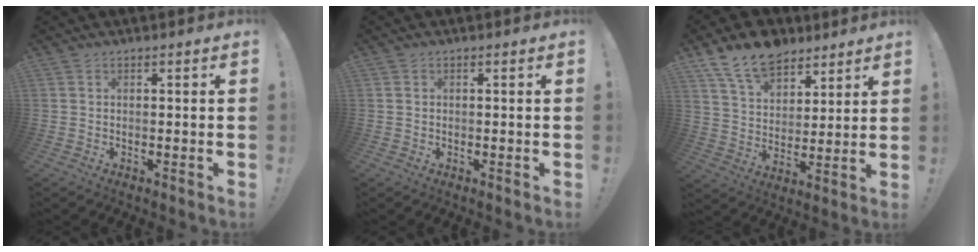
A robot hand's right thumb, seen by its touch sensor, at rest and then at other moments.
{"total": 0.7, "force": [0.1, 0.7, -0.1], "torque": [-0.004, 0.005, 0.004]}
{"total": 14.1, "force": [10.1, 8.1, 5.5], "torque": [-0.107, -0.059, 0.193]}